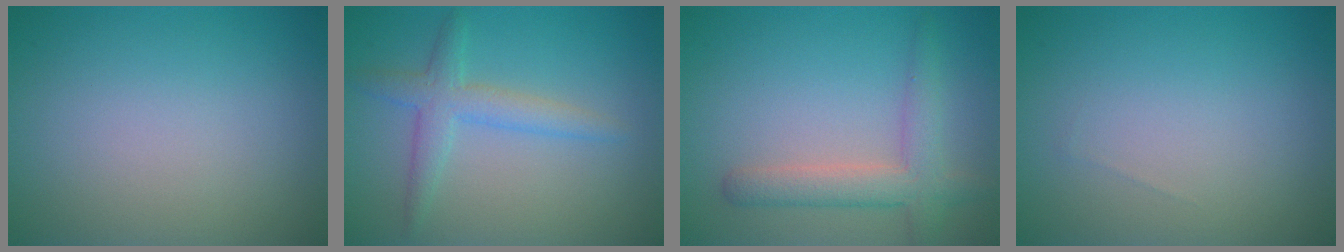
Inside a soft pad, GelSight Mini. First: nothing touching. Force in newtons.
{"total": 3.0, "press": 3.0, "slide": 0.1}
{"total": 3.7, "press": 3.7, "slide": 0.2}
{"total": 0.0}